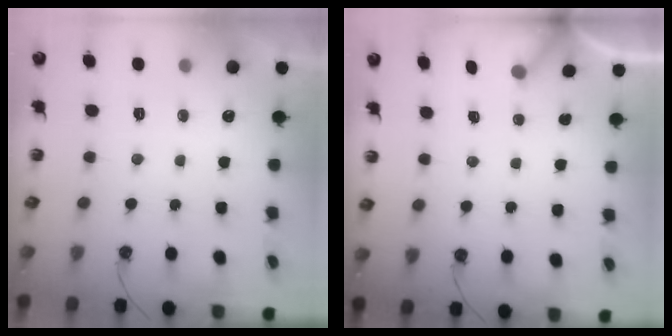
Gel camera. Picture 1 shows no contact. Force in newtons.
{"total": 3.5, "press": 3.5, "slide": 0.3}